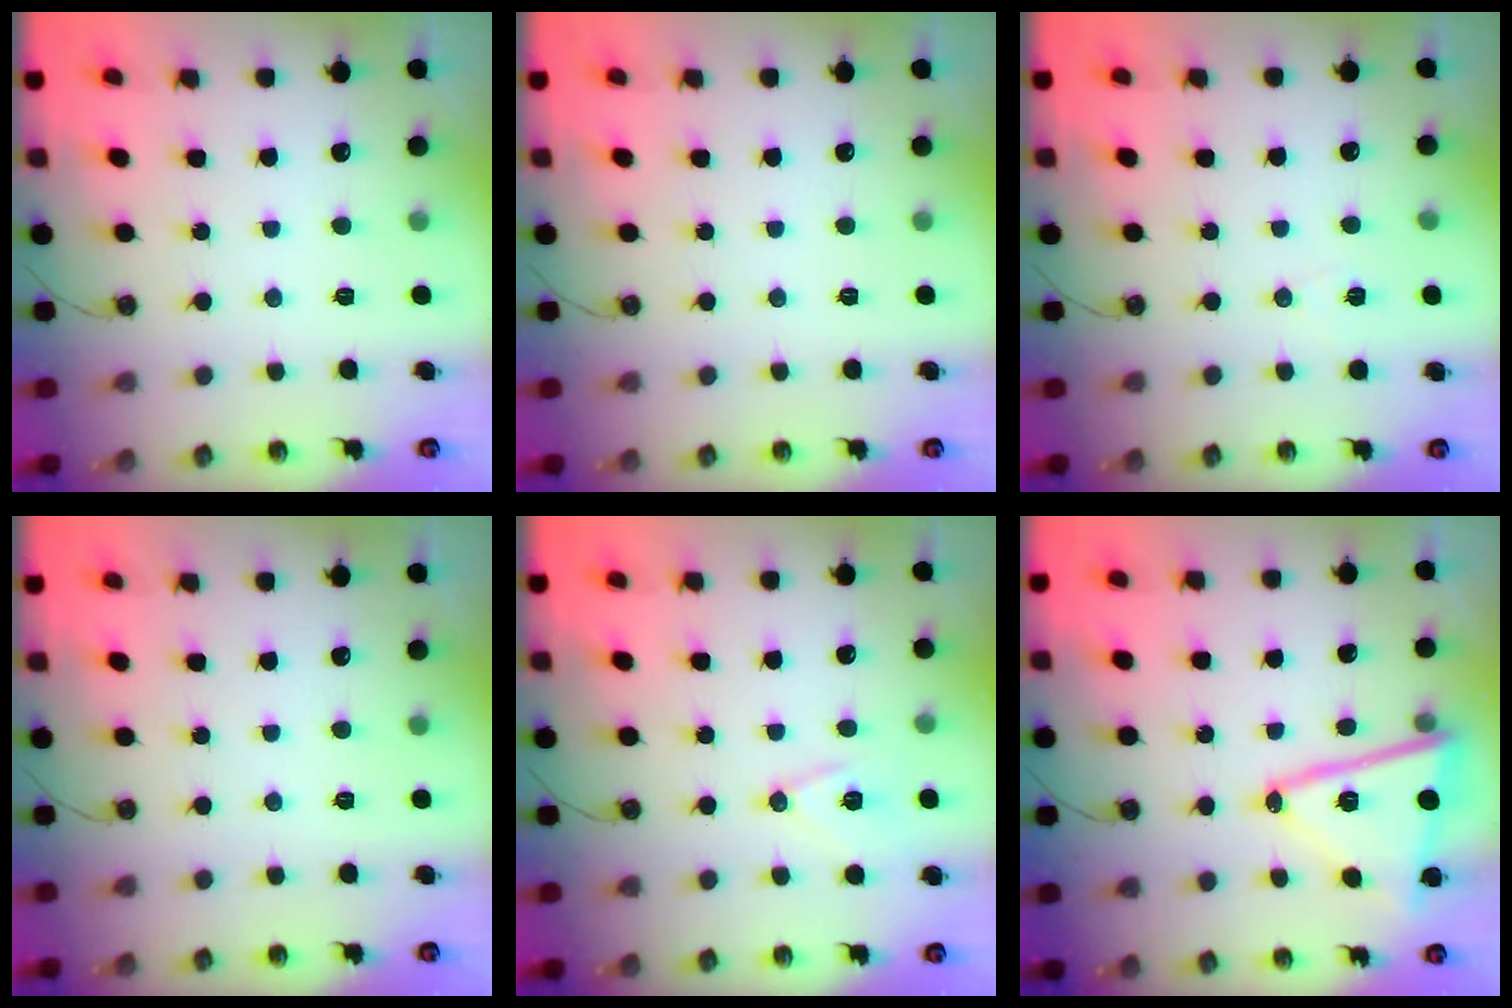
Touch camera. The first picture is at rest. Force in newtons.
{"total": 0.0}
{"total": 5.2, "press": 4.7, "slide": 2.3}
{"total": 0.0}
{"total": 10.0, "press": 9.3, "slide": 3.7}
{"total": 15.6, "press": 15.5, "slide": 1.7}